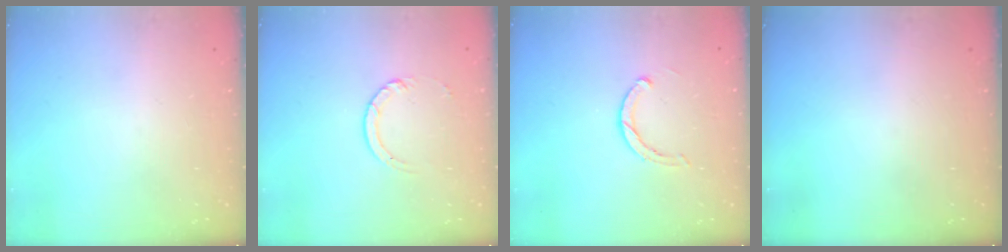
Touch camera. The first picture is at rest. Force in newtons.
{"total": 3.0, "press": 2.9, "slide": 0.4}
{"total": 2.8, "press": 2.8, "slide": 0.2}
{"total": 0.0}